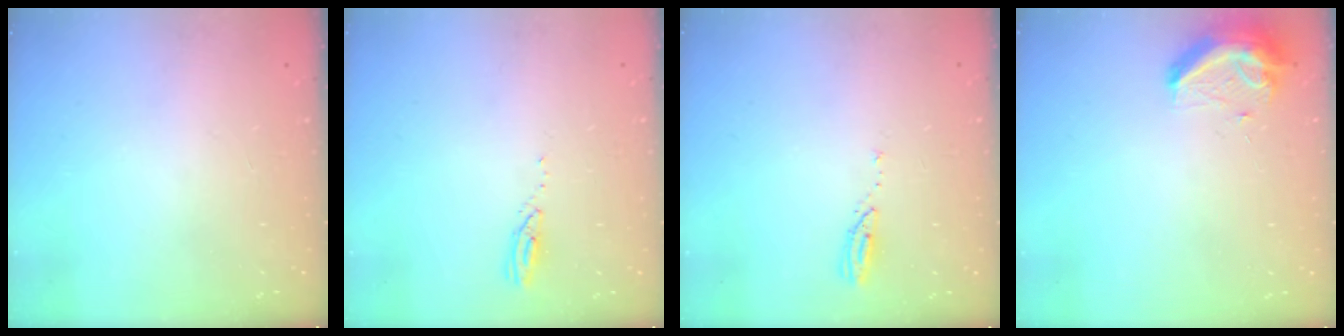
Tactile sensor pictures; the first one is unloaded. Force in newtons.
{"total": 3.0, "press": 3.0, "slide": 0.1}
{"total": 3.0, "press": 2.9, "slide": 0.3}
{"total": 9.2, "press": 9.2, "slide": 0.3}